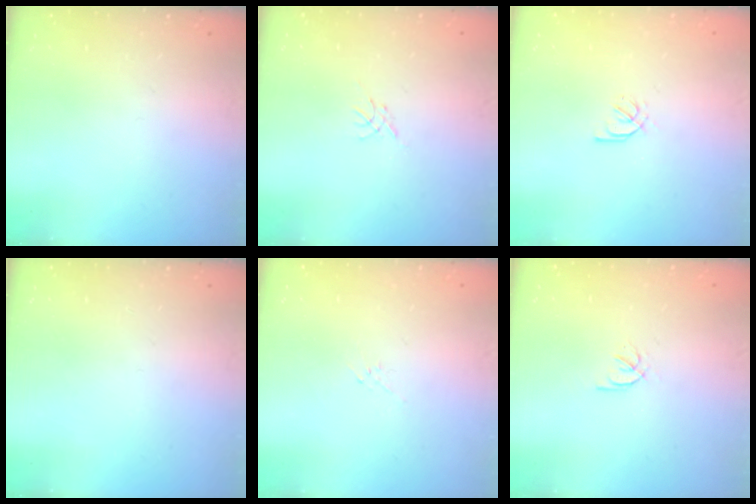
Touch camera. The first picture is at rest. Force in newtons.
{"total": 0.0}
{"total": 1.8, "press": 1.8, "slide": 0.4}
{"total": 0.0}
{"total": 2.1, "press": 2.0, "slide": 0.6}
{"total": 2.2, "press": 2.2, "slide": 0.2}